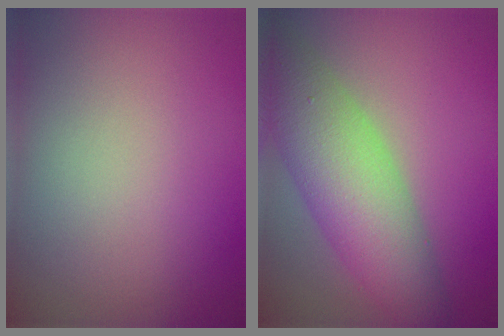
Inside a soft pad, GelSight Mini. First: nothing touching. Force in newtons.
{"total": 8.1, "press": 8.1, "slide": 0.3}